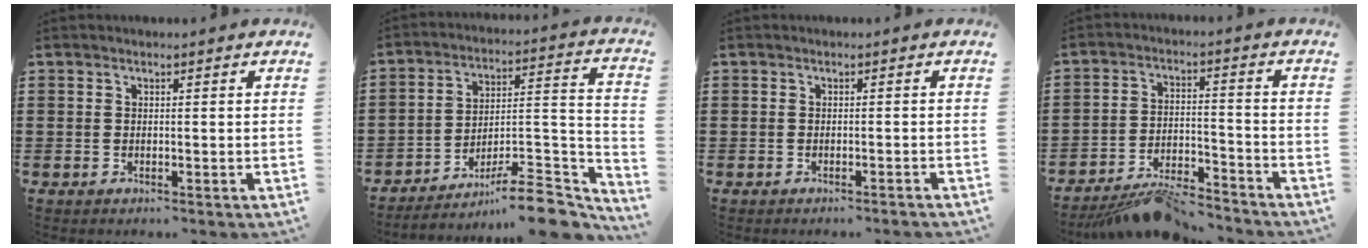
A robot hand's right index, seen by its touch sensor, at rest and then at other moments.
{"total": 9.9, "force": [-7.9, 2.3, 5.5], "torque": [-0.076, 0.021, -0.150]}
{"total": 0.7, "force": [-0.5, -0.2, 0.4], "torque": [-0.008, -0.003, -0.011]}
{"total": 7.4, "force": [-7.0, 1.0, 2.4], "torque": [-0.042, 0.014, -0.133]}